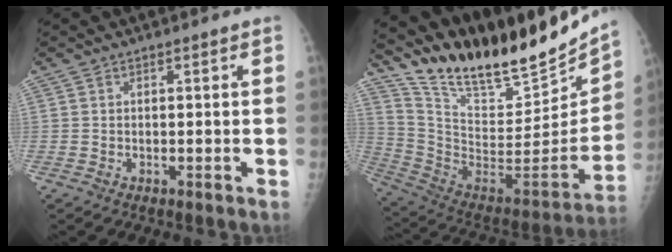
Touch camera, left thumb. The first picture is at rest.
{"total": 28.4, "force": [24.5, 8.1, 11.8], "torque": [-0.173, -0.120, 0.391]}